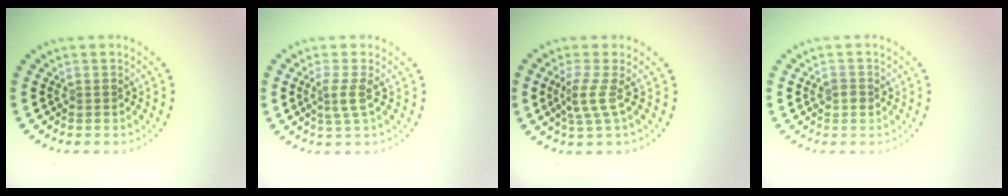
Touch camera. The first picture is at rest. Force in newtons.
{"total": 2.0, "press": 1.5, "slide": 1.4}
{"total": 2.4, "press": 1.6, "slide": 1.8}
{"total": 0.9, "press": 0.9, "slide": 0.1}